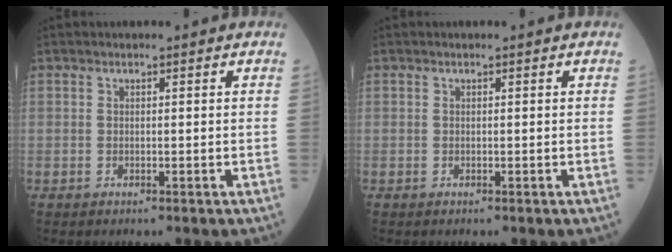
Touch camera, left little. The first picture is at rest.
{"total": 0.0}